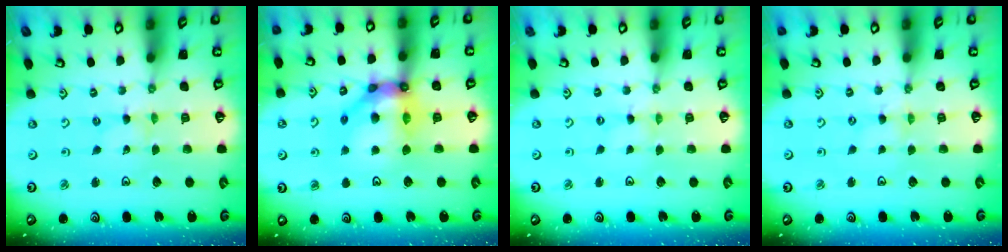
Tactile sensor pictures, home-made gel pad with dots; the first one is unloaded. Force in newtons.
{"total": 15.2, "press": 15.1, "slide": 1.5}
{"total": 0.0}
{"total": 0.0}